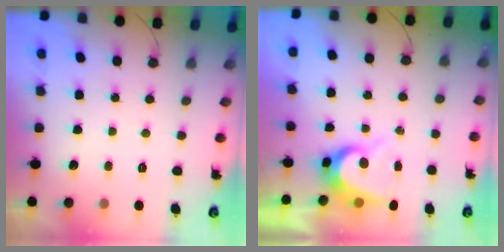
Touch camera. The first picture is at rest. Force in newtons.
{"total": 6.5, "press": 6.5, "slide": 0.7}